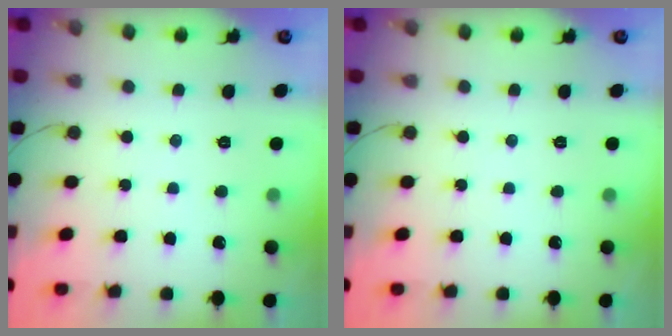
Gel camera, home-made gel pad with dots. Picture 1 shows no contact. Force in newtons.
{"total": 0.0}